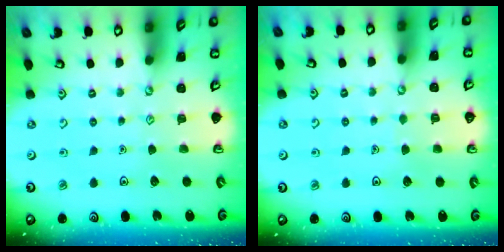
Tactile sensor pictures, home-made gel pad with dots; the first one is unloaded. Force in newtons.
{"total": 2.4, "press": 2.4, "slide": 0.2}